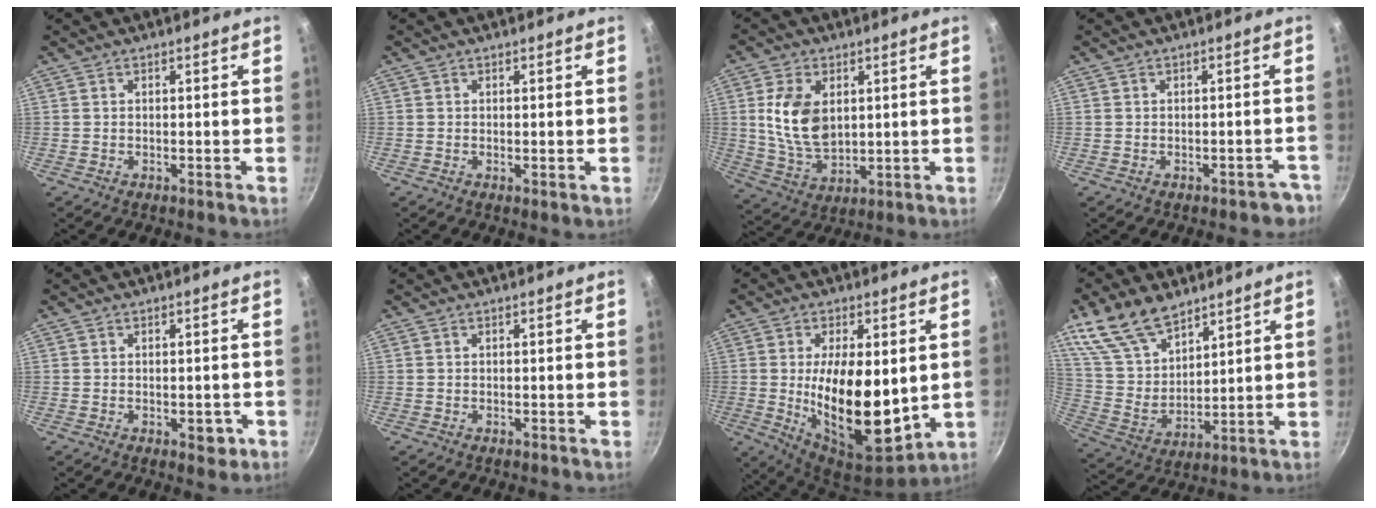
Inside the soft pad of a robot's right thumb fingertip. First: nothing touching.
{"total": 0.5, "force": [0.1, 0.1, 0.5], "torque": [-0.008, -0.005, 0.000]}
{"total": 11.5, "force": [2.4, 7.4, 8.6], "torque": [-0.150, -0.022, 0.055]}
{"total": 3.5, "force": [-2.2, 2.3, 1.3], "torque": [0.027, 0.035, -0.006]}
{"total": 3.0, "force": [-1.0, 1.7, 2.2], "torque": [-0.008, 0.007, -0.009]}
{"total": 0.0}
{"total": 18.2, "force": [0.4, 8.4, 16.1], "torque": [-0.249, -0.029, 0.017]}
{"total": 14.9, "force": [10.5, 7.4, 7.5], "torque": [-0.118, -0.049, 0.218]}